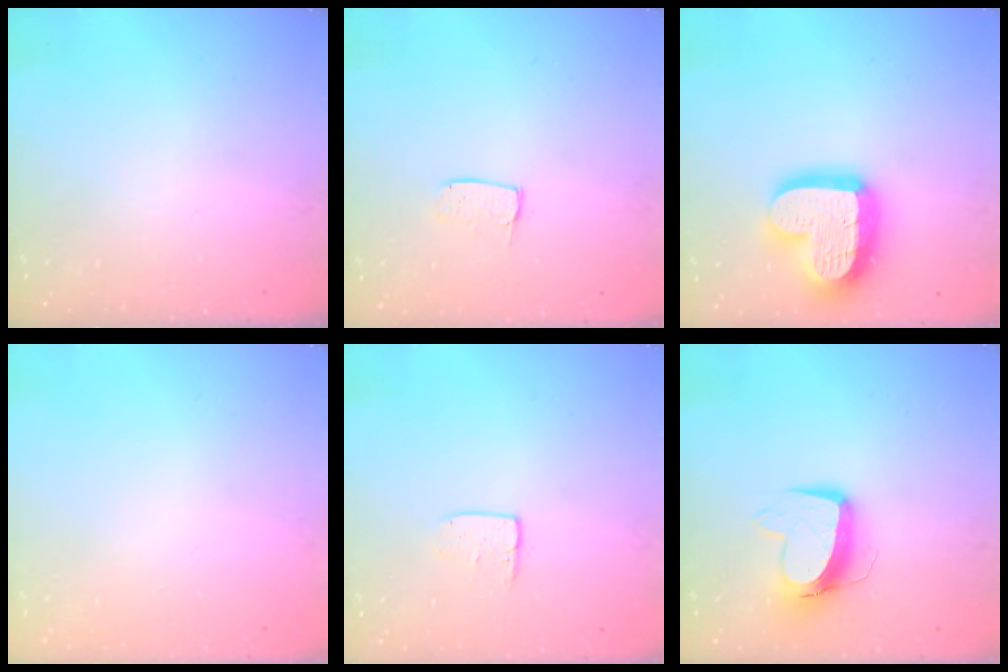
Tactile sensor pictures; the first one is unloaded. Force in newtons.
{"total": 4.5, "press": 4.5, "slide": 0.3}
{"total": 20.3, "press": 20.3, "slide": 1.8}
{"total": 0.0}
{"total": 5.4, "press": 5.4, "slide": 0.4}
{"total": 10.9, "press": 10.8, "slide": 1.2}